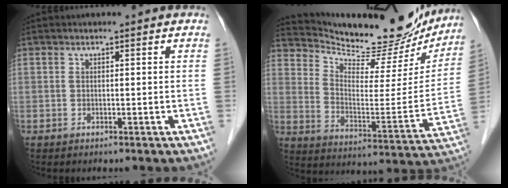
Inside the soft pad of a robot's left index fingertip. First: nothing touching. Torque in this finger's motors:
{"motor_torque": [0.55, -0.70, 0.24, 0.04]}